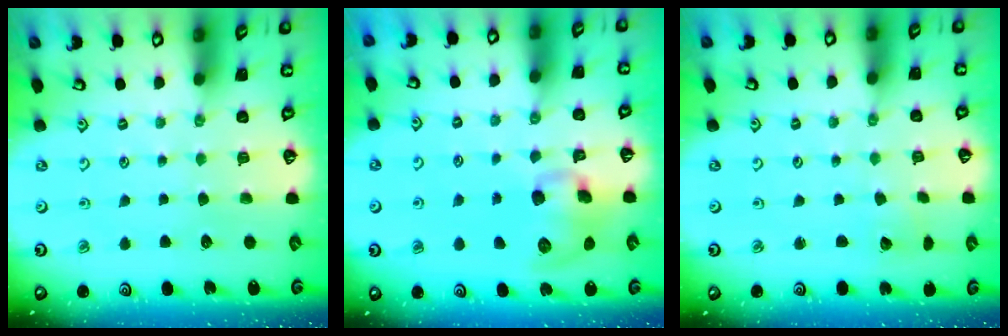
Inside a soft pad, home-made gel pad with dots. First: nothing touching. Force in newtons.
{"total": 11.1, "press": 10.9, "slide": 2.2}
{"total": 2.4, "press": 2.4, "slide": 0.2}